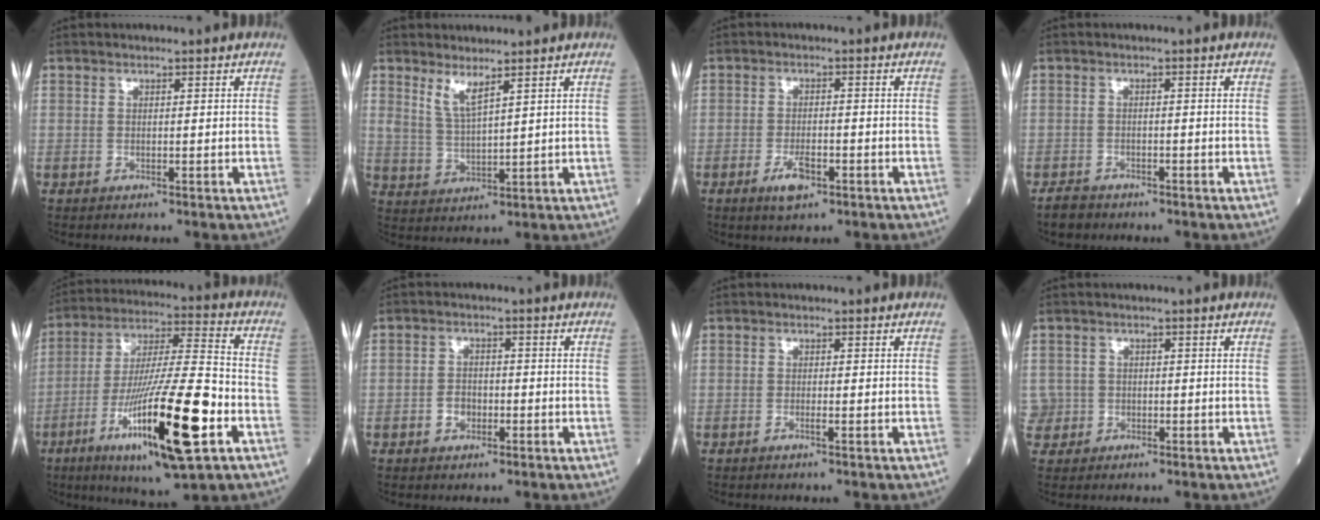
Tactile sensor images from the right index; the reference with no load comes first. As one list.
[{"total": 3.9, "force": [2.8, 0.4, 2.7], "torque": [-0.058, -0.015, 0.061]}, {"total": 3.7, "force": [-1.9, 1.3, 2.9], "torque": [-0.055, -0.002, -0.031]}, {"total": 2.5, "force": [-2.1, 1.2, 0.5], "torque": [-0.020, -0.002, -0.033]}, {"total": 21.0, "force": [-8.0, 2.2, 19.3], "torque": [-0.346, -0.029, -0.132]}, {"total": 2.6, "force": [-1.1, 1.9, 1.4], "torque": [-0.025, 0.004, -0.016]}, {"total": 0.7, "force": [-0.4, -0.1, 0.6], "torque": [-0.010, 0.000, -0.007]}, {"total": 2.5, "force": [-0.5, 2.4, -0.2], "torque": [0.012, 0.010, -0.011]}]